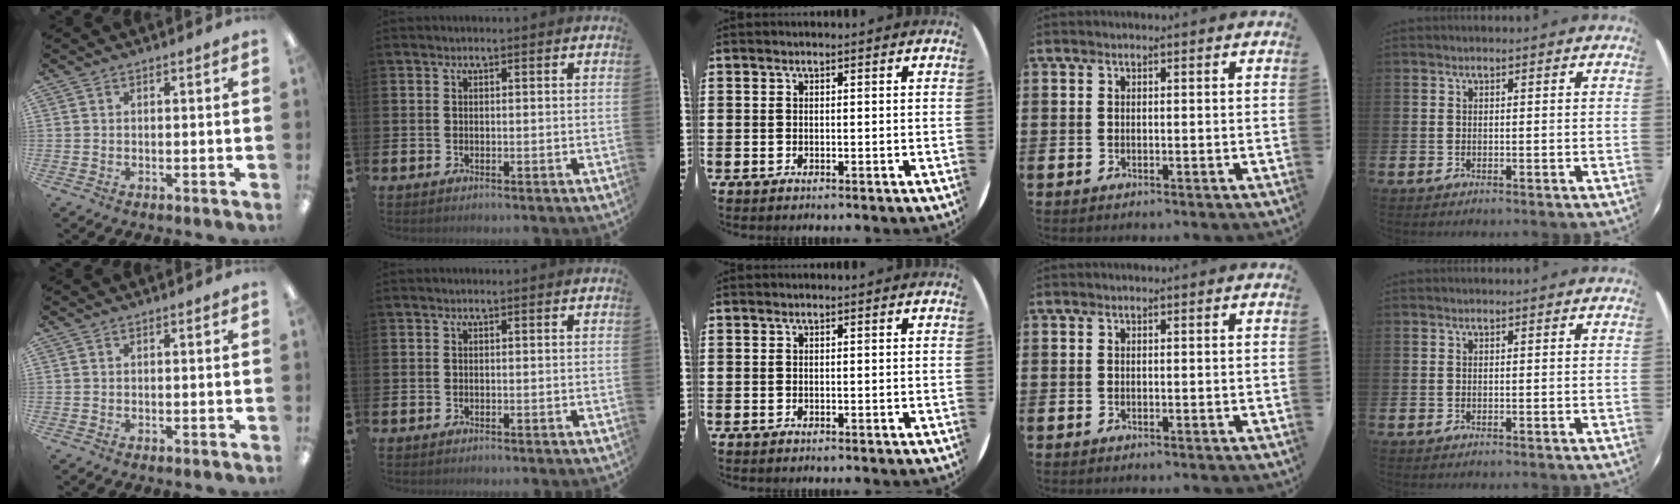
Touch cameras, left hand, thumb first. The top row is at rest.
{}